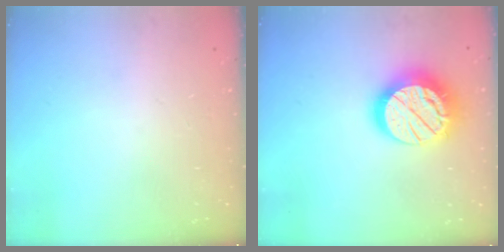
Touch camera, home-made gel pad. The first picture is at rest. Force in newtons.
{"total": 18.9, "press": 18.8, "slide": 1.5}